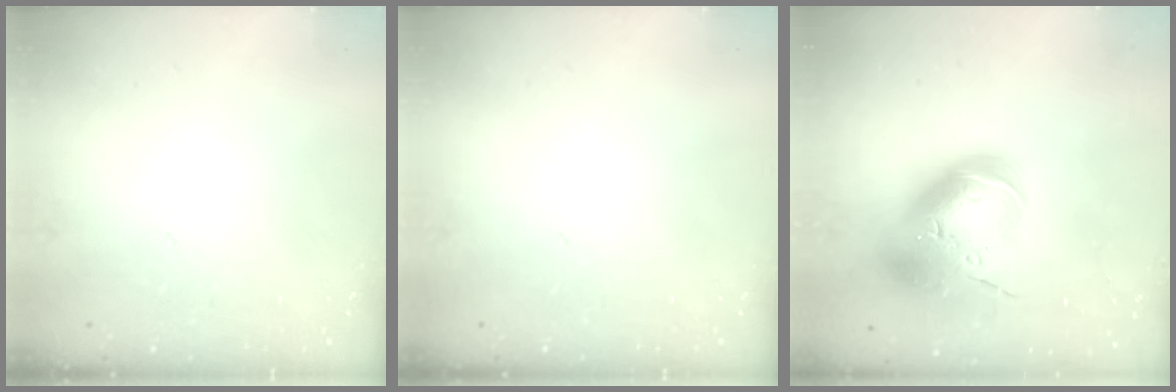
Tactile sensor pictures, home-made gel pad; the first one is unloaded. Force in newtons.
{"total": 0.0}
{"total": 24.1, "press": 23.8, "slide": 3.6}